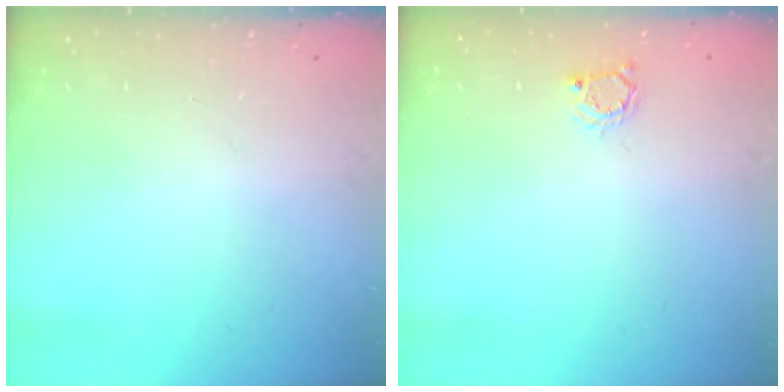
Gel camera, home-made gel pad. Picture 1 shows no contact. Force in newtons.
{"total": 2.5, "press": 2.5, "slide": 0.3}